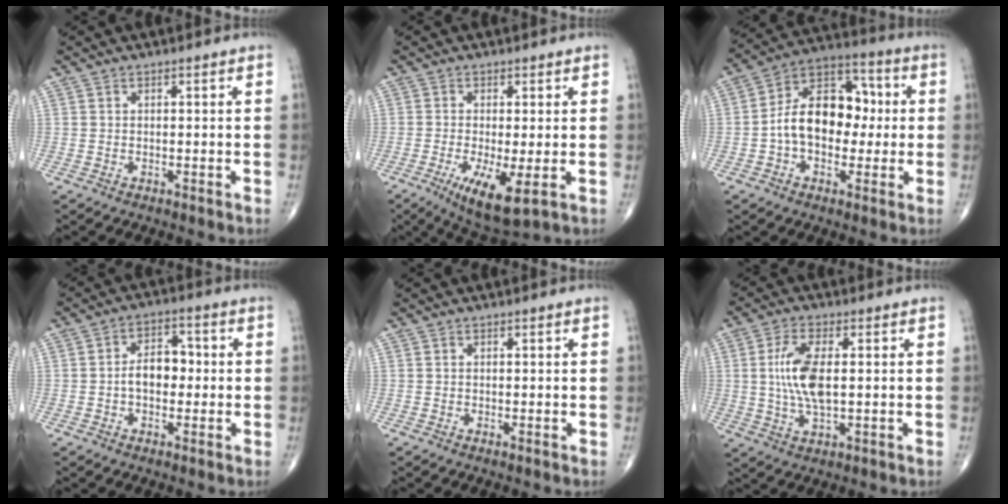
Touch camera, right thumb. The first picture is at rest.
{"total": 8.8, "force": [-2.5, 2.3, 8.1], "torque": [-0.141, -0.022, -0.037]}
{"total": 14.9, "force": [-0.3, 10.1, 11.0], "torque": [-0.146, 0.045, -0.014]}
{"total": 6.4, "force": [-0.5, 4.2, 4.8], "torque": [-0.060, 0.022, -0.016]}
{"total": 0.0}
{"total": 9.3, "force": [0.8, 3.8, 8.4], "torque": [-0.179, -0.004, 0.017]}